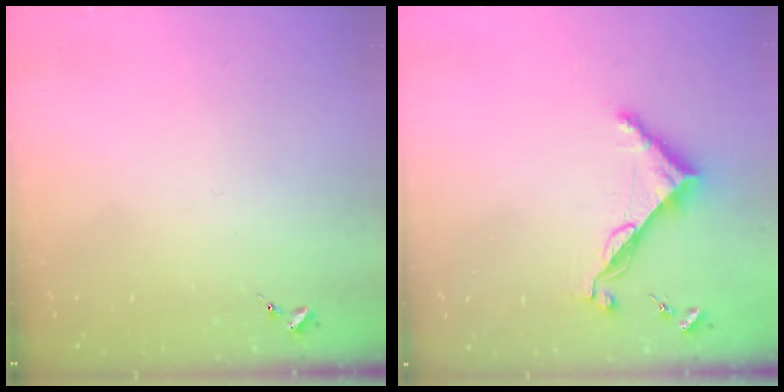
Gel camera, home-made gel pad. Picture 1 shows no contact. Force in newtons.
{"total": 9.0, "press": 9.0, "slide": 0.6}